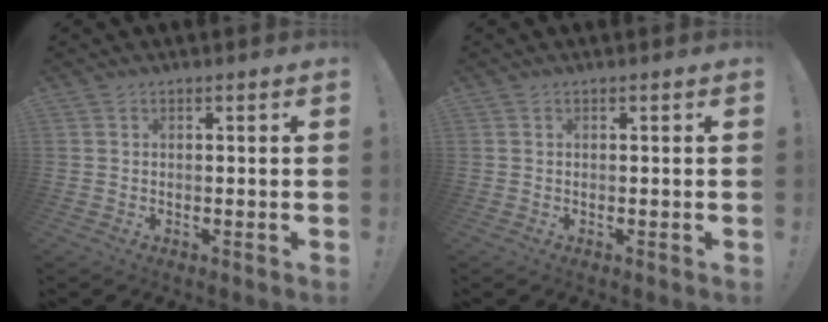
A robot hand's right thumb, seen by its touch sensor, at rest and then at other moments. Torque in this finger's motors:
{"motor_torque": [-0.03, 0.03, 0.00, 0.00, 0.00]}